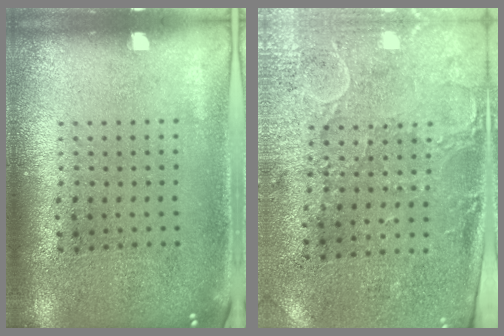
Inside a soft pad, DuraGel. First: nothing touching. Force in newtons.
{"total": 2.9, "press": 2.4, "slide": 1.7}